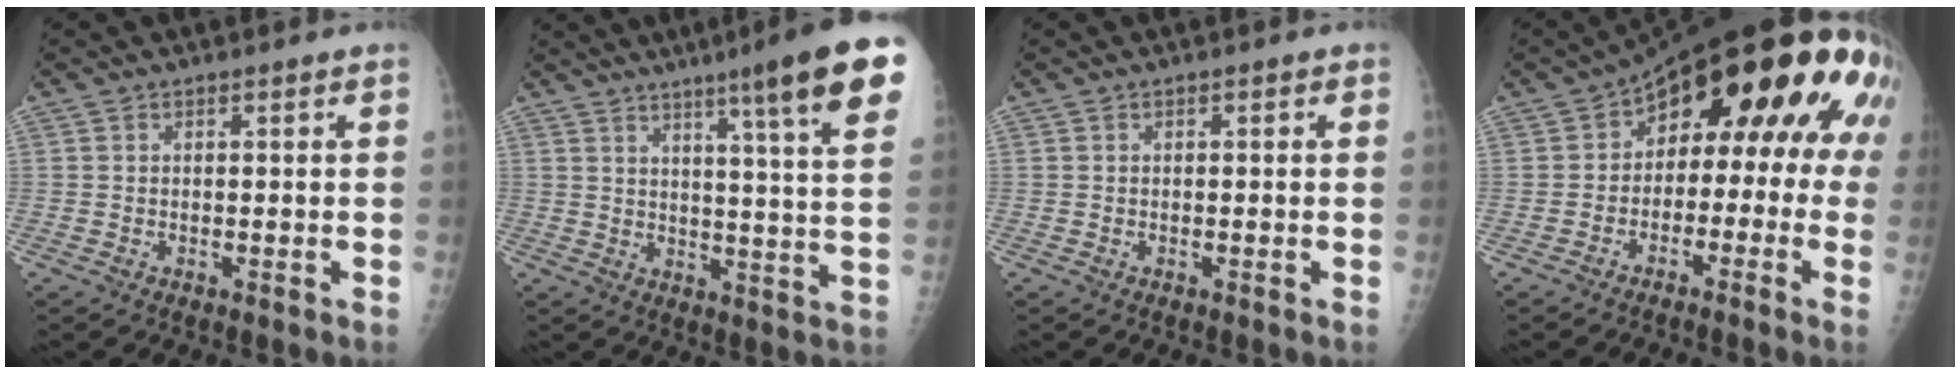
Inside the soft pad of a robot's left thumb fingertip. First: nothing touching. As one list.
[{"total": 18.3, "force": [10.5, 1.1, 14.9], "torque": [-0.187, -0.039, 0.128]}, {"total": 0.7, "force": [0.0, 0.4, 0.6], "torque": [-0.001, 0.003, -0.006]}, {"total": 20.5, "force": [2.6, 11.2, 16.9], "torque": [-0.188, 0.040, 0.021]}]